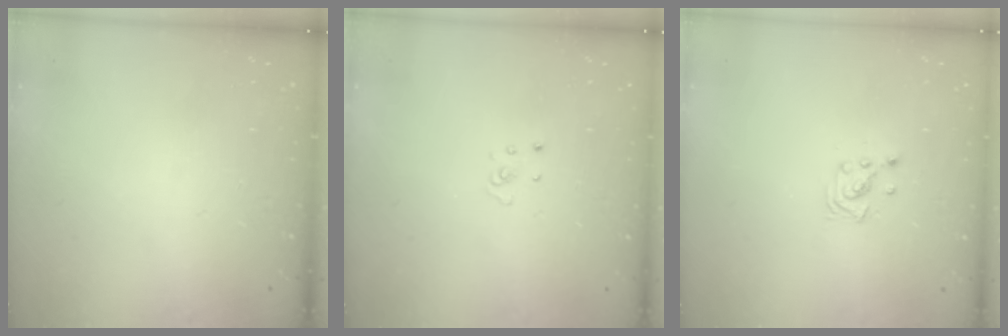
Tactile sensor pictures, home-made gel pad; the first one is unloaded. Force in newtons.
{"total": 2.3, "press": 2.3, "slide": 0.2}
{"total": 3.4, "press": 3.4, "slide": 0.3}